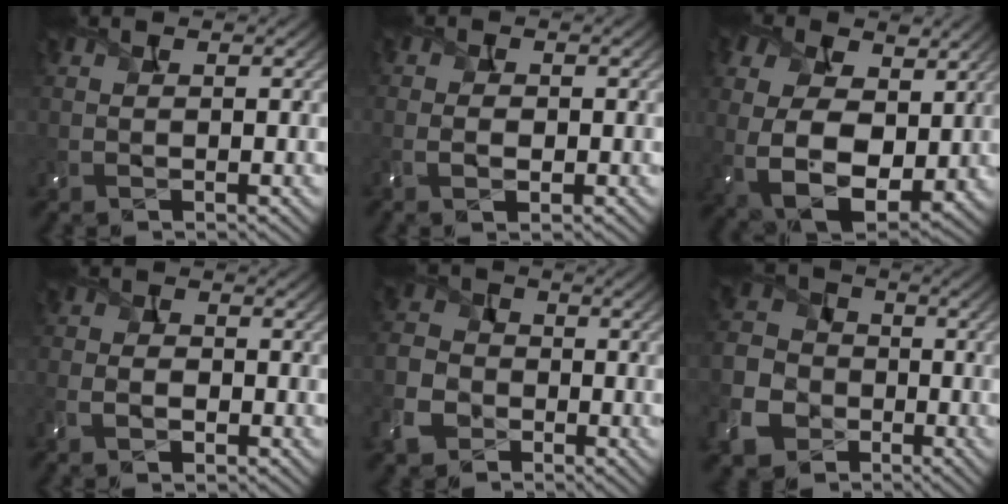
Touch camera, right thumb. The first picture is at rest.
{"total": 2.1, "force": [-0.7, 0.9, 1.7], "torque": [-0.034, -0.003, -0.011]}
{"total": 12.9, "force": [1.4, 8.8, 9.3], "torque": [-0.218, -0.018, 0.033]}
{"total": 3.2, "force": [-1.8, 1.7, 2.1], "torque": [-0.034, 0.001, -0.036]}
{"total": 7.0, "force": [-3.9, 5.1, 2.9], "torque": [-0.092, -0.011, -0.093]}
{"total": 10.0, "force": [-4.7, 7.7, 4.4], "torque": [-0.133, -0.030, -0.099]}